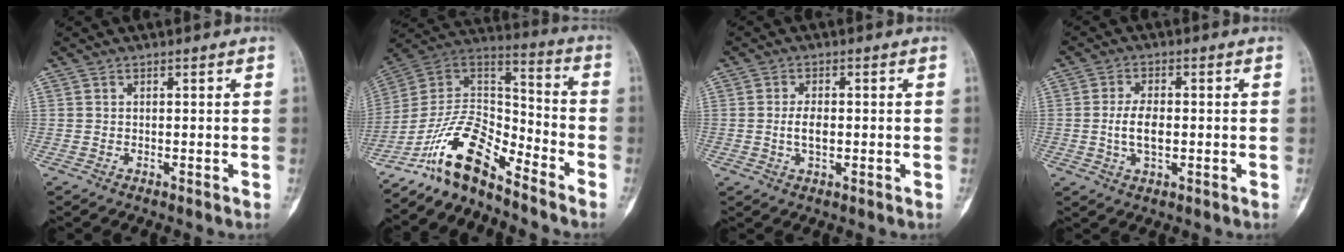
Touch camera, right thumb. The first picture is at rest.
{"total": 13.8, "force": [-10.7, 4.7, 7.3], "torque": [-0.123, 0.103, -0.207]}
{"total": 3.7, "force": [-0.4, 1.9, 3.2], "torque": [-0.052, 0.002, -0.008]}
{"total": 5.8, "force": [-0.5, 2.9, 4.9], "torque": [-0.088, 0.002, -0.013]}